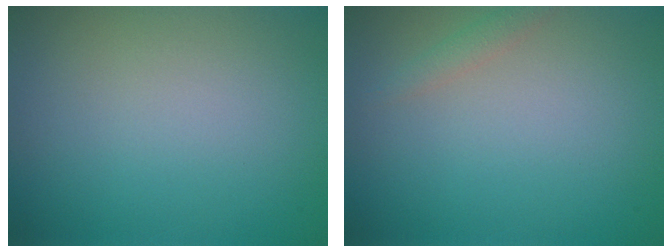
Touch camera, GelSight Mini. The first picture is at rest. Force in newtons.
{"total": 1.0, "press": 1.0, "slide": 0.0}